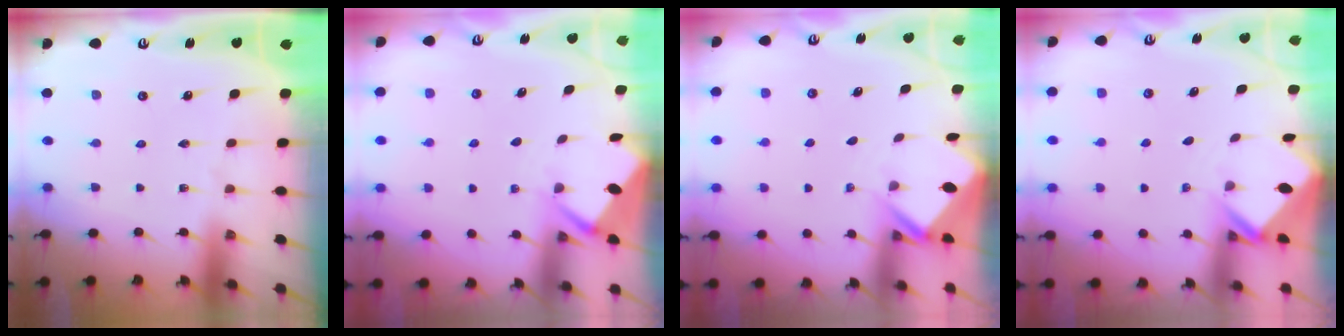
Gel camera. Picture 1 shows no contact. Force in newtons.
{"total": 2.6, "press": 2.6, "slide": 0.4}
{"total": 2.4, "press": 2.4, "slide": 0.1}
{"total": 2.4, "press": 2.4, "slide": 0.1}